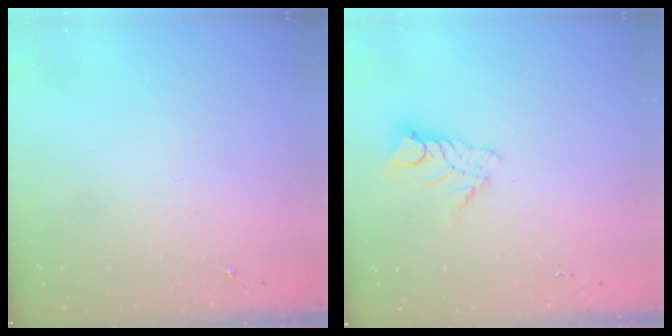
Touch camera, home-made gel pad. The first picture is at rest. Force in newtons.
{"total": 8.9, "press": 8.9, "slide": 0.8}